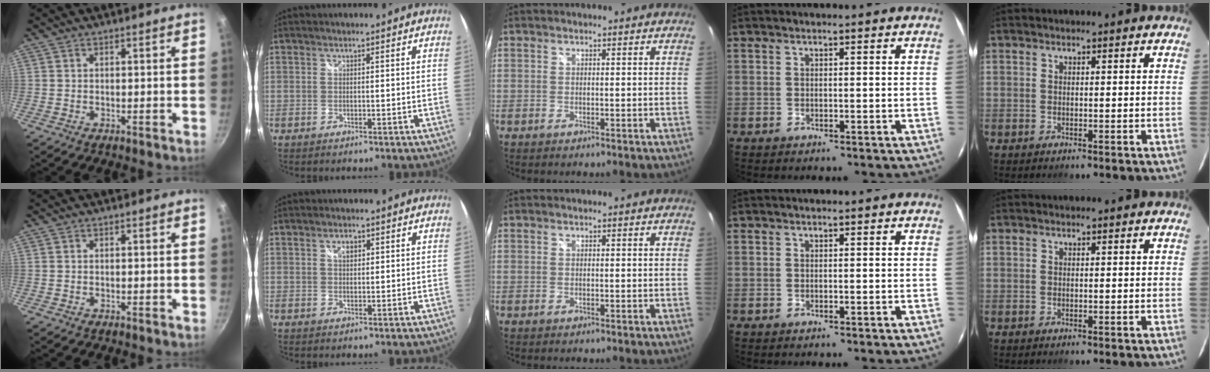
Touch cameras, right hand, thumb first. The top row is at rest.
{"index": {"total": 1.9, "force": [0.8, 1.1, 1.3], "torque": [-0.020, 0.007, 0.013]}}